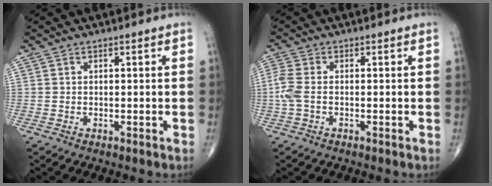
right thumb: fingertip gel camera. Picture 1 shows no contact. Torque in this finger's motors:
{"motor_torque": [-0.06, -0.26, 0.47, 0.12, 0.06]}